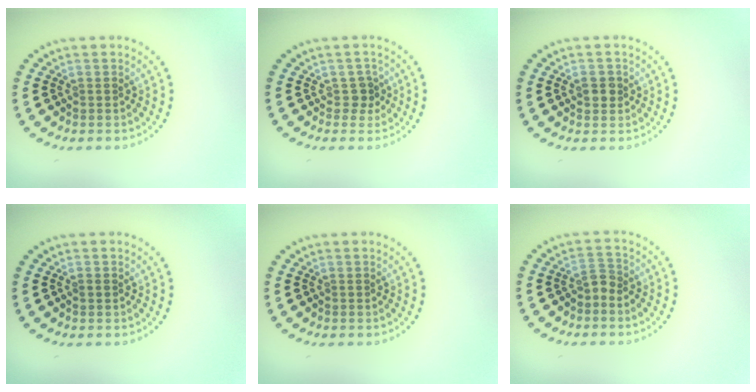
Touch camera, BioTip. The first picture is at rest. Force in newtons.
{"total": 1.3, "press": 1.0, "slide": 0.8}
{"total": 1.4, "press": 1.4, "slide": 0.3}
{"total": 0.6, "press": 0.6, "slide": 0.2}
{"total": 0.0}
{"total": 1.5, "press": 1.1, "slide": 1.0}